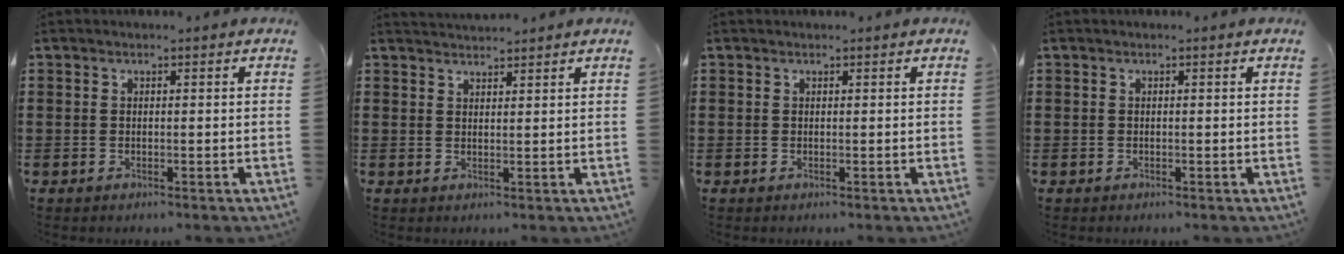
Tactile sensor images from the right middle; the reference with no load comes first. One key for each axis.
{"total": 1.8, "fx": 1.8, "fy": 0.0, "fz": -0.2, "tx": -0.002, "ty": 0.002, "tz": 0.036}
{"total": 0.0}
{"total": 0.0}